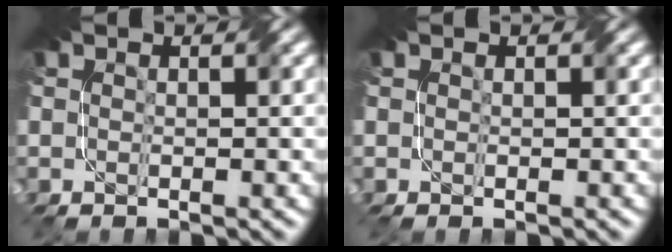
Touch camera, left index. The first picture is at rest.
{"total": 0.0}